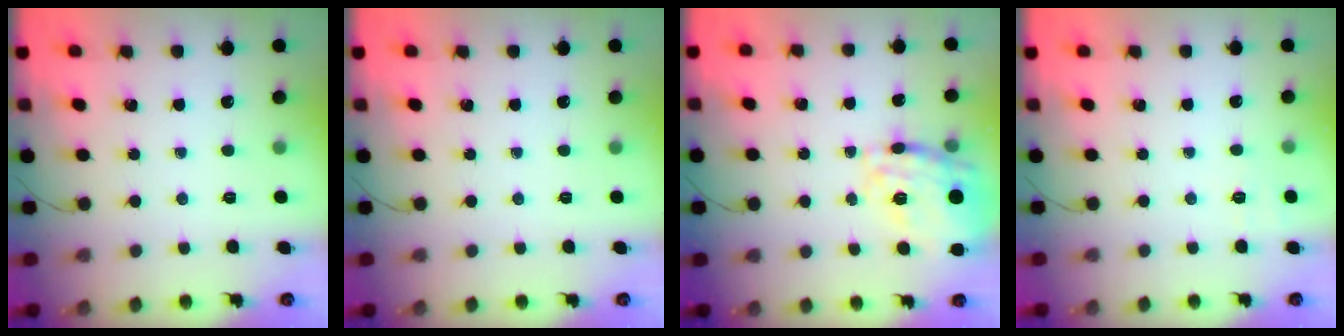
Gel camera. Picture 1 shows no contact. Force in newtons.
{"total": 0.0}
{"total": 22.6, "press": 22.5, "slide": 2.7}
{"total": 6.4, "press": 6.1, "slide": 1.9}